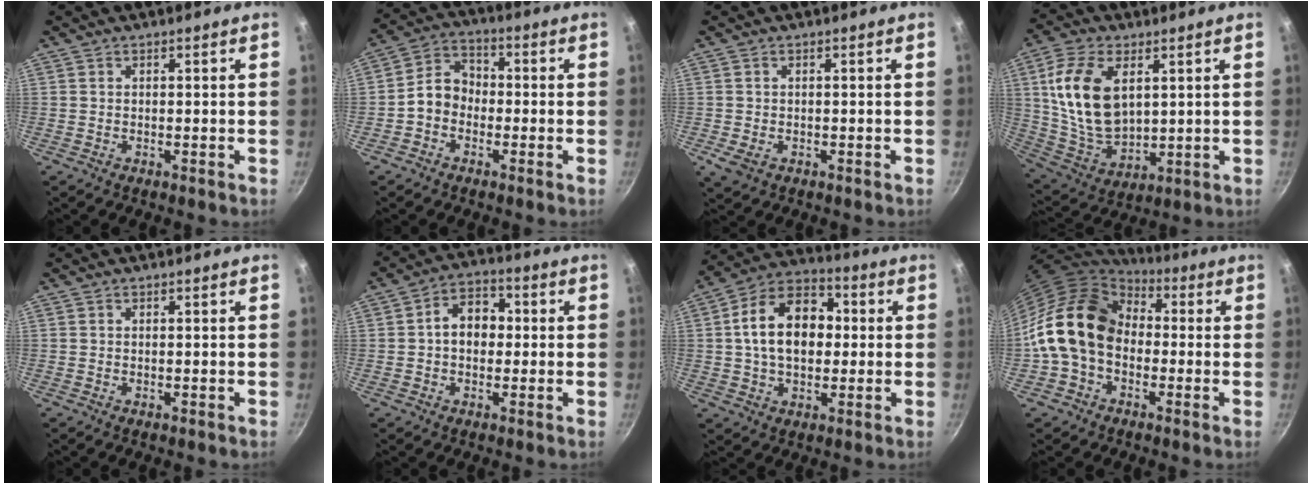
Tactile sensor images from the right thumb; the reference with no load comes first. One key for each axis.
{"total": 6.7, "fx": -1.7, "fy": 5.3, "fz": 3.6, "tx": -0.039, "ty": 0.030, "tz": -0.048}
{"total": 2.7, "fx": -0.9, "fy": 1.9, "fz": 1.7, "tx": -0.034, "ty": -0.005, "tz": -0.010}
{"total": 16.4, "fx": 4.3, "fy": 9.8, "fz": 12.5, "tx": -0.223, "ty": -0.020, "tz": 0.096}
{"total": 0.0}
{"total": 8.2, "fx": 0.4, "fy": 6.1, "fz": 5.5, "tx": -0.049, "ty": 0.021, "tz": -0.006}
{"total": 15.8, "fx": 1.3, "fy": 10.8, "fz": 11.4, "tx": -0.155, "ty": 0.028, "tz": 0.005}
{"total": 16.6, "fx": -0.8, "fy": 12.7, "fz": 10.6, "tx": -0.167, "ty": 0.043, "tz": -0.029}